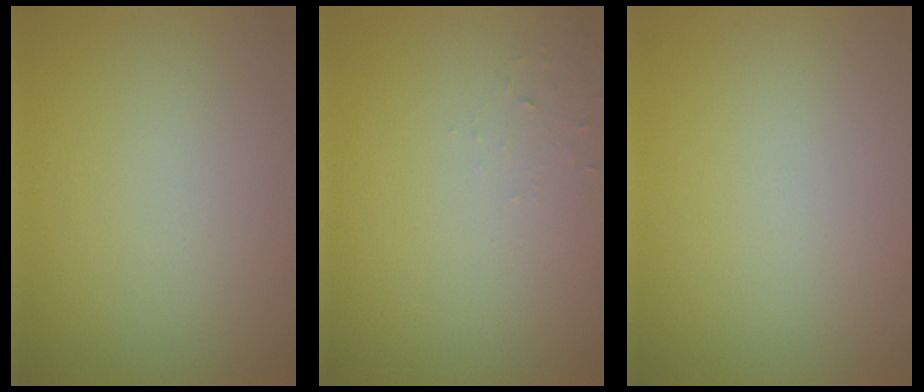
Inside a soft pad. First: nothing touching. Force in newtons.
{"total": 1.0, "press": 0.9, "slide": 0.1}
{"total": 0.0}